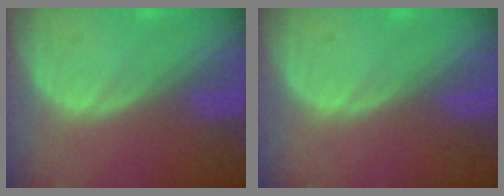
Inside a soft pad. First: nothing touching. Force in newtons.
{"total": 0.0}